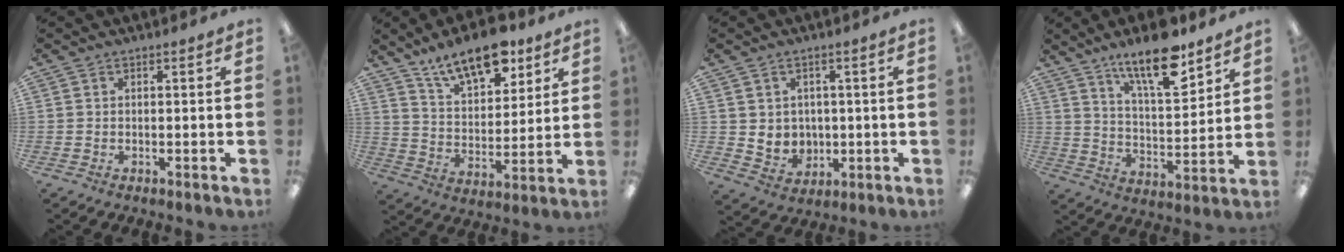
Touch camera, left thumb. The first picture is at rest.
{"total": 14.9, "force": [10.8, 6.4, 7.9], "torque": [-0.124, -0.056, 0.189]}
{"total": 4.9, "force": [1.5, 4.6, 0.7], "torque": [-0.012, -0.008, 0.032]}
{"total": 15.3, "force": [11.2, 4.6, 9.3], "torque": [-0.150, -0.062, 0.187]}